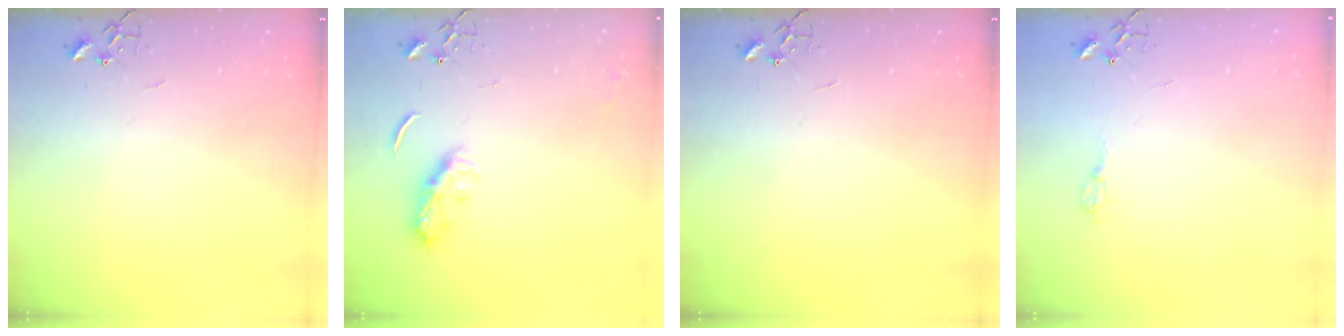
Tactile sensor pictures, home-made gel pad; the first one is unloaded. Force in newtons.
{"total": 8.4, "press": 8.4, "slide": 0.2}
{"total": 0.0}
{"total": 6.5, "press": 6.4, "slide": 0.8}